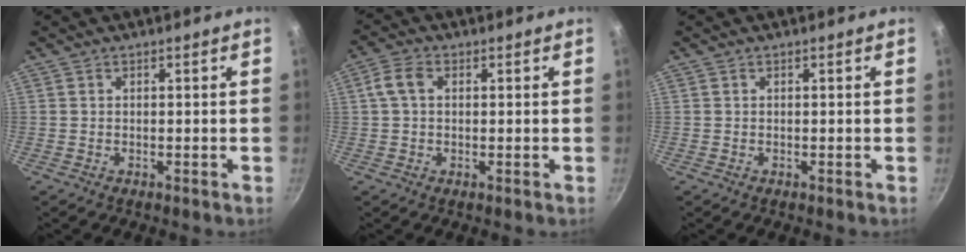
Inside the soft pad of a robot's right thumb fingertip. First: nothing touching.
{"total": 4.1, "force": [0.9, 2.6, 3.0], "torque": [-0.066, 0.014, 0.012]}
{"total": 0.0}